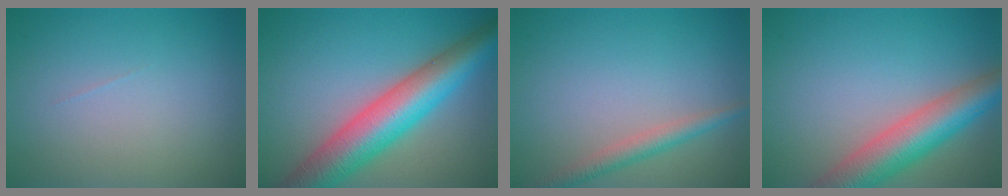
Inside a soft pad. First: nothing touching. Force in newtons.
{"total": 9.5, "press": 9.5, "slide": 0.3}
{"total": 2.3, "press": 2.3, "slide": 0.1}
{"total": 7.4, "press": 7.4, "slide": 0.5}